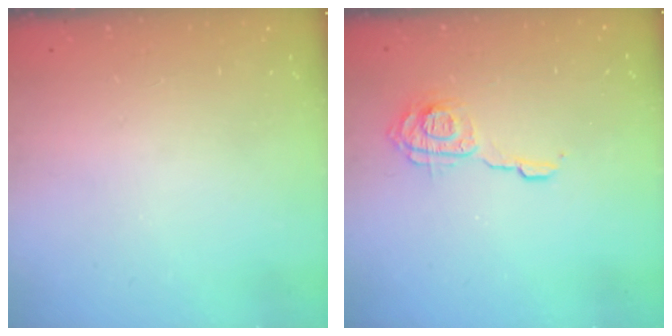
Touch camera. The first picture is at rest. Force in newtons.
{"total": 9.5, "press": 9.4, "slide": 0.6}